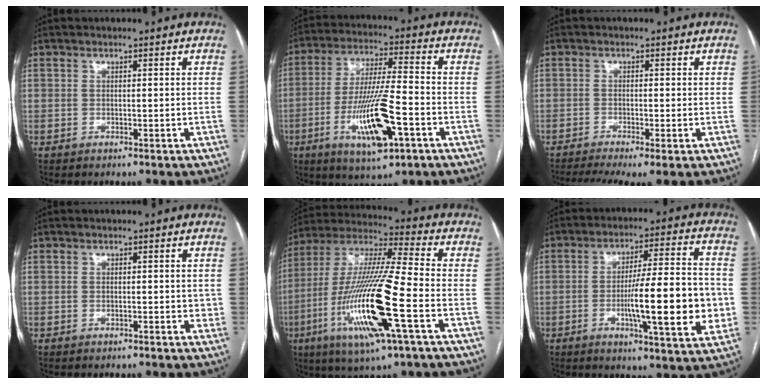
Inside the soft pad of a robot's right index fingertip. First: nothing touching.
{"total": 14.3, "force": [-5.3, 2.1, 13.1], "torque": [-0.254, -0.014, -0.089]}
{"total": 7.2, "force": [-4.8, 0.9, 5.2], "torque": [-0.090, -0.010, -0.082]}
{"total": 1.5, "force": [0.0, 0.9, 1.2], "torque": [-0.011, 0.001, -0.001]}
{"total": 20.9, "force": [-6.6, 1.4, 19.7], "torque": [-0.424, -0.027, -0.127]}
{"total": 16.6, "force": [-2.9, 1.9, 16.2], "torque": [-0.245, 0.000, -0.043]}